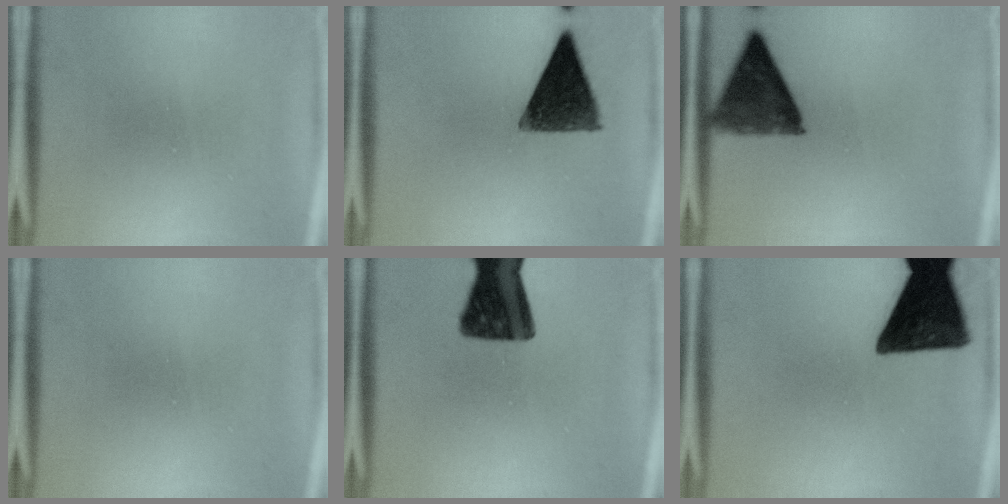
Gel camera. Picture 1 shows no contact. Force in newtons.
{"total": 12.4}
{"total": 7.8}
{"total": 0.0}
{"total": 14.5}
{"total": 16.4}